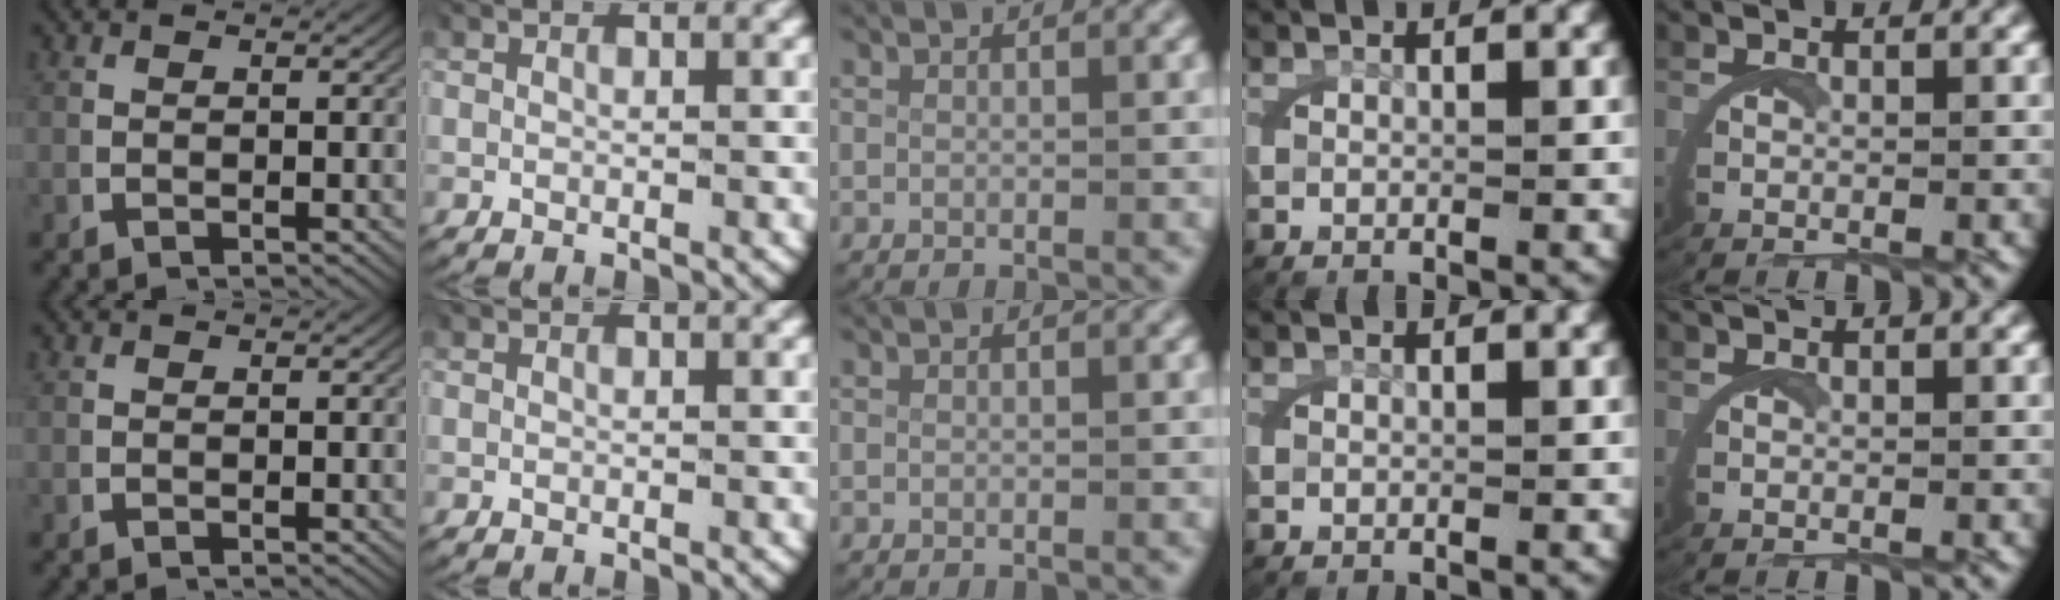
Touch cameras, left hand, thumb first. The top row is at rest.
{}